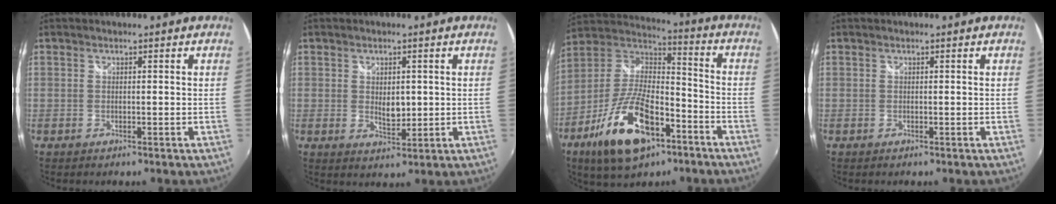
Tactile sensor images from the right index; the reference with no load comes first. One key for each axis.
{"total": 4.0, "fx": 0.3, "fy": 2.4, "fz": 3.2, "tx": -0.048, "ty": -0.005, "tz": 0.008}
{"total": 20.5, "fx": -10.1, "fy": 9.1, "fz": 15.4, "tx": -0.312, "ty": -0.019, "tz": -0.174}
{"total": 0.0}